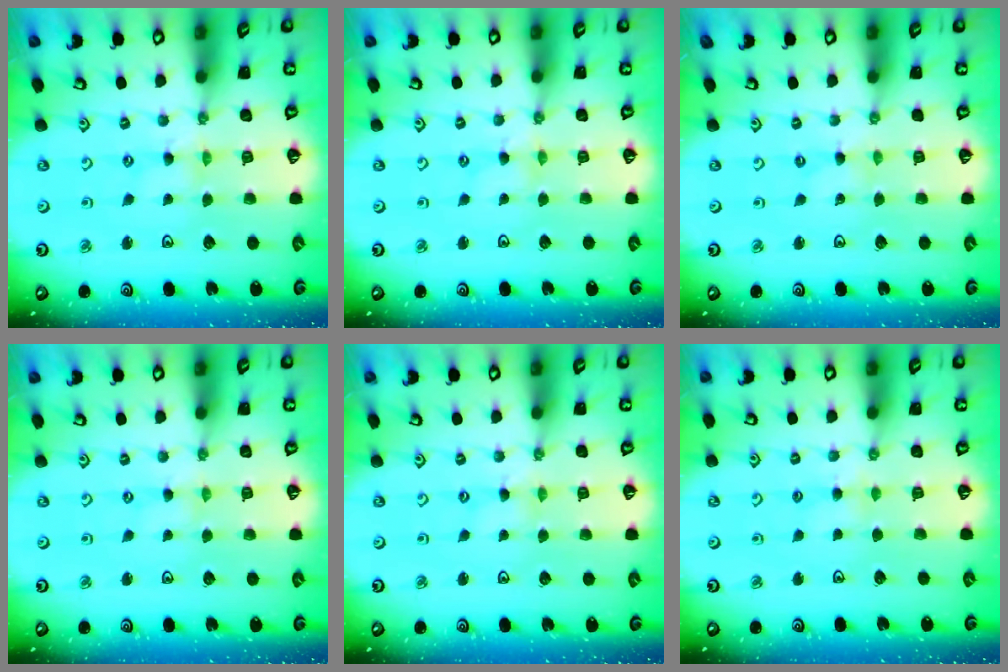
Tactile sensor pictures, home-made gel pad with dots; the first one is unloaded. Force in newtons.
{"total": 1.5, "press": 1.5, "slide": 0.2}
{"total": 0.0}
{"total": 0.0}
{"total": 1.1, "press": 1.1, "slide": 0.1}
{"total": 4.2, "press": 4.2, "slide": 0.5}